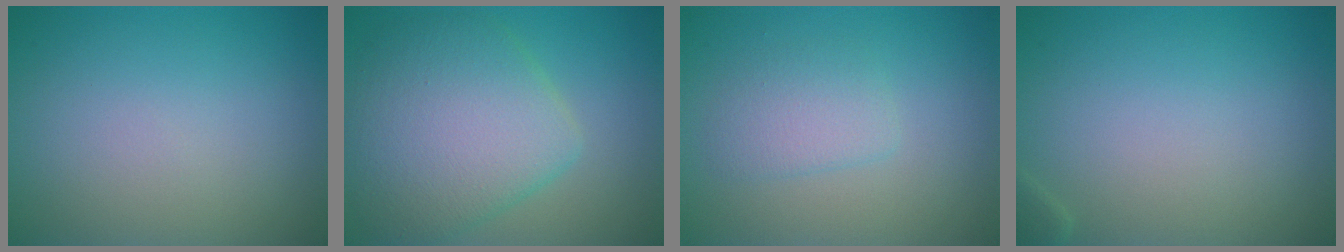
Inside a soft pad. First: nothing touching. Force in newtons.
{"total": 7.7, "press": 7.7, "slide": 0.3}
{"total": 2.1, "press": 2.1, "slide": 0.1}
{"total": 0.6, "press": 0.6, "slide": 0.0}